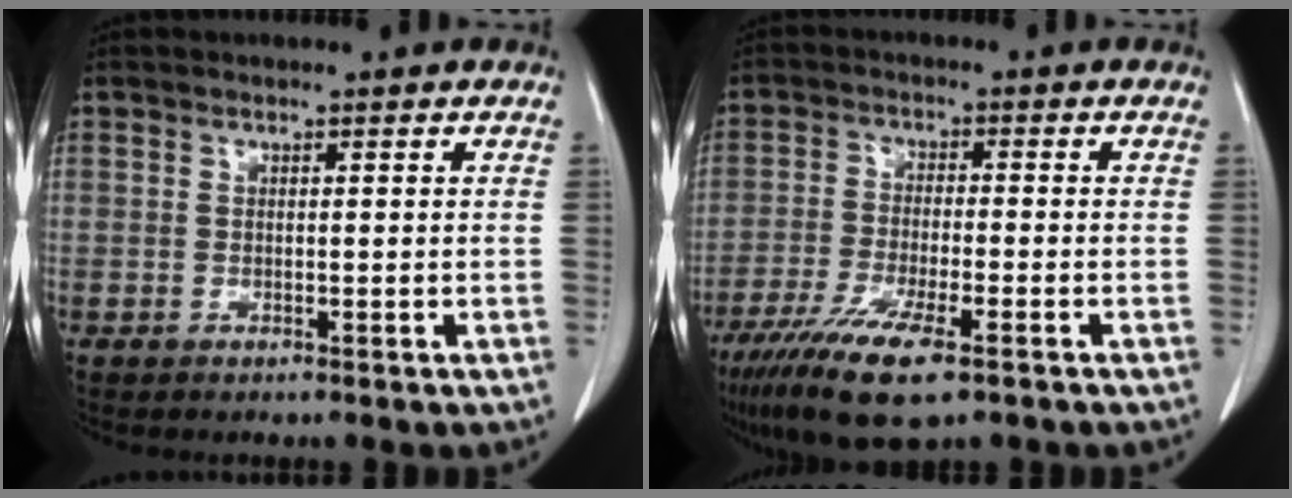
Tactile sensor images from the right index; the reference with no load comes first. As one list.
[{"total": 10.7, "force": [-6.6, 1.9, 8.2], "torque": [-0.151, -0.026, -0.112]}]